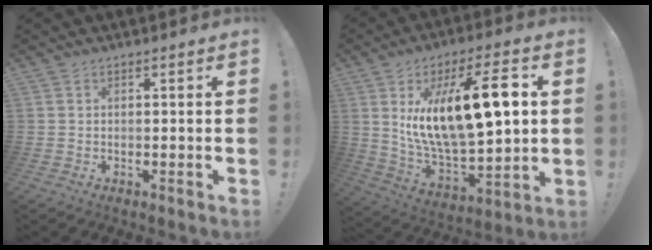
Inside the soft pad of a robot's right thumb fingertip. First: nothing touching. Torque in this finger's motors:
{"motor_torque": [1.11, 1.28, 0.32, 0.39, 0.71]}